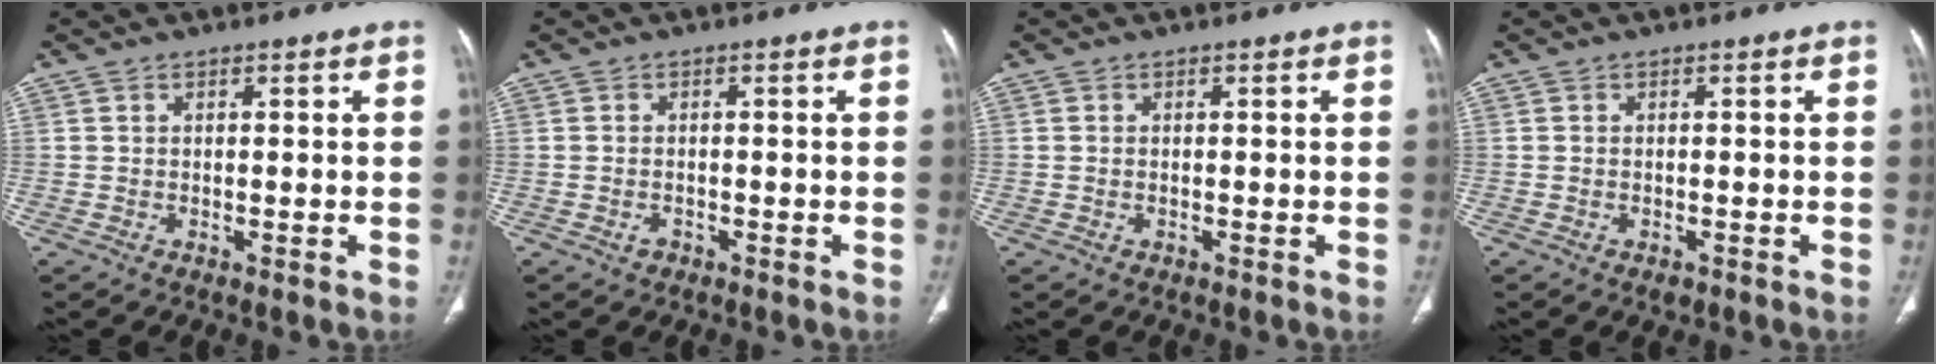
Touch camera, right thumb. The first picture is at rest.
{"total": 1.1, "force": [-0.7, 0.8, 0.5], "torque": [-0.009, 0.005, -0.009]}
{"total": 0.0}
{"total": 0.9, "force": [-0.6, 0.5, 0.5], "torque": [-0.012, 0.003, -0.004]}